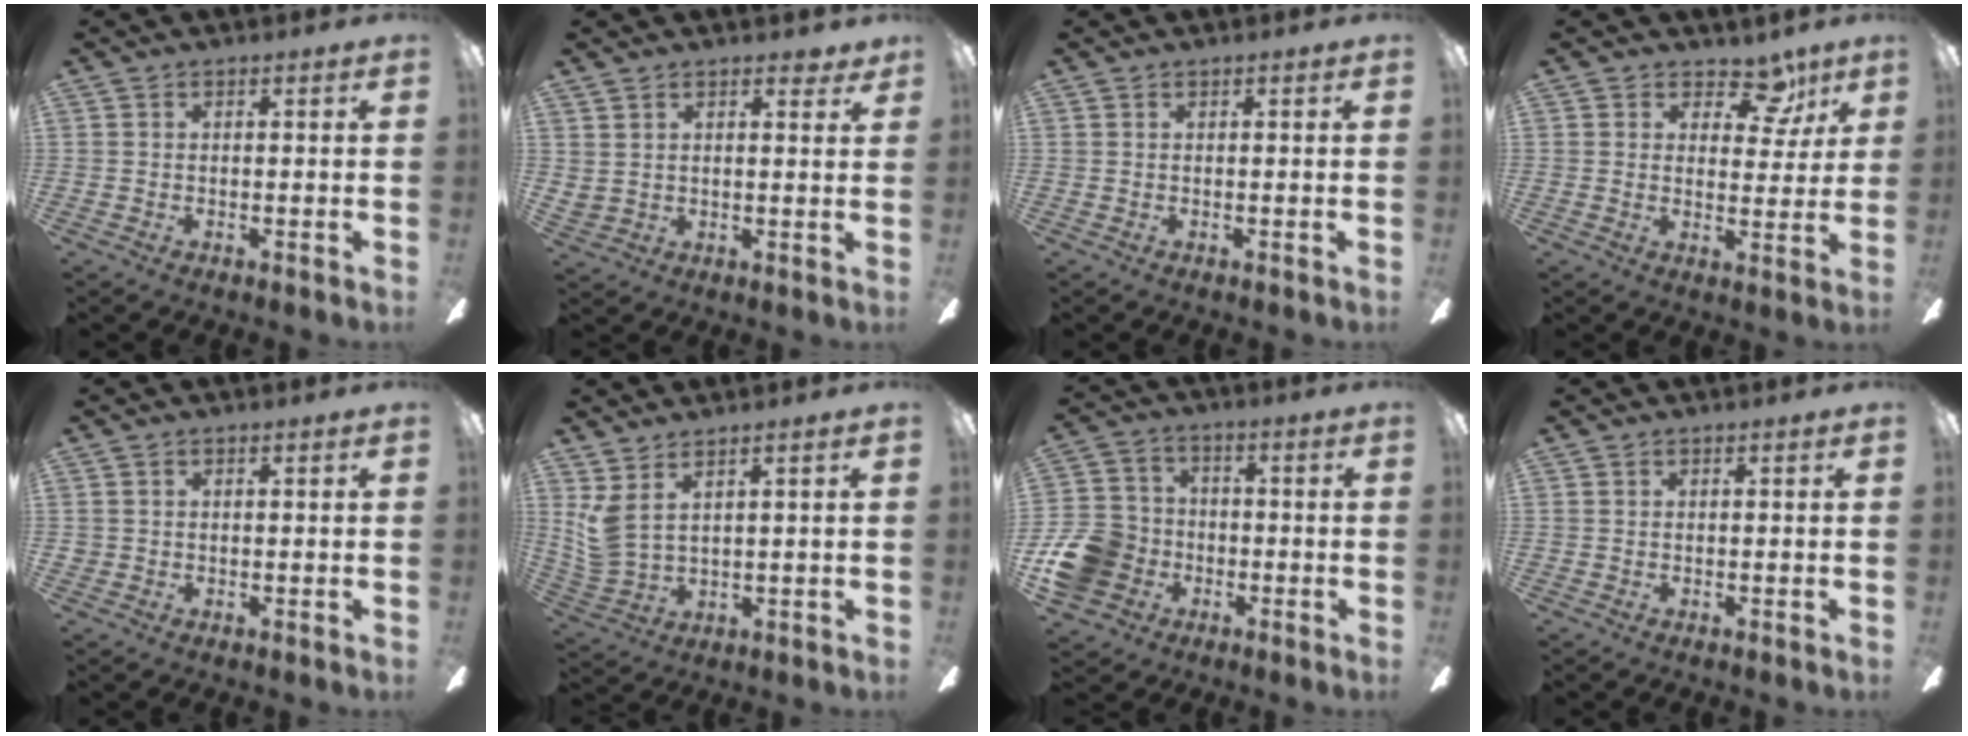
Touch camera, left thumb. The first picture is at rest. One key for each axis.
{"total": 4.1, "fx": 3.1, "fy": 2.5, "fz": 0.9, "tx": -0.019, "ty": -0.005, "tz": 0.058}
{"total": 0.0}
{"total": 9.0, "fx": 5.6, "fy": 5.6, "fz": 4.3, "tx": -0.045, "ty": -0.028, "tz": 0.098}
{"total": 0.8, "fx": -0.1, "fy": 0.8, "fz": -0.1, "tx": 0.003, "ty": 0.005, "tz": -0.004}
{"total": 5.8, "fx": 3.4, "fy": 2.2, "fz": 4.2, "tx": -0.091, "ty": -0.014, "tz": 0.065}
{"total": 12.9, "fx": -4.6, "fy": 11.1, "fz": 4.8, "tx": -0.100, "ty": 0.044, "tz": -0.078}
{"total": 0.0}